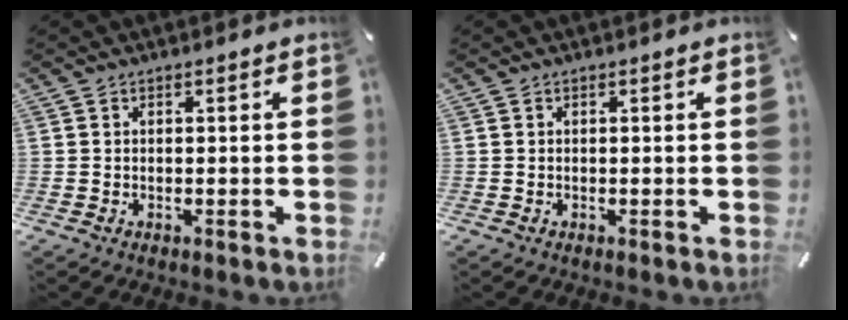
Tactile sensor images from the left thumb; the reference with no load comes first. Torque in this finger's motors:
{"motor_torque": [-0.01, 0.01, 0.02, -0.03, 0.01]}